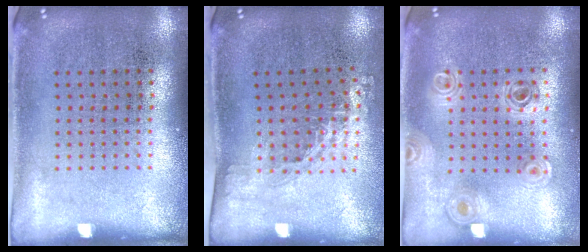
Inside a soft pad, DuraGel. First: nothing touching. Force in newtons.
{"total": 1.3, "press": 0.9, "slide": 0.9}
{"total": 1.0, "press": 1.0, "slide": 0.2}